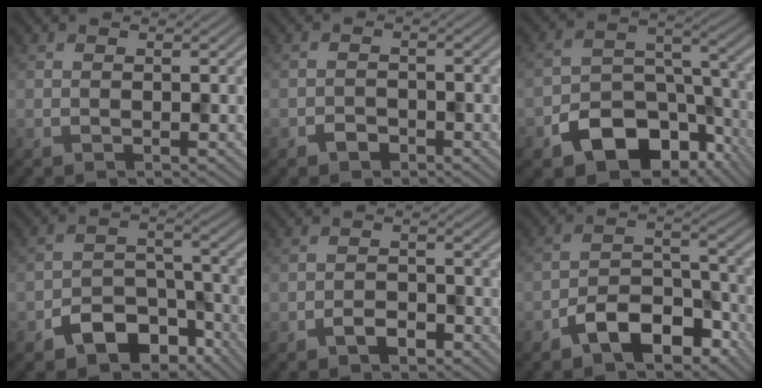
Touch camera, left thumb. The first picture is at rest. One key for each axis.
{"total": 1.7, "fx": -1.2, "fy": 1.0, "fz": 0.6, "tx": -0.008, "ty": 0.002, "tz": -0.025}
{"total": 11.6, "fx": -6.6, "fy": 7.2, "fz": 6.3, "tx": -0.108, "ty": -0.021, "tz": -0.114}
{"total": 7.9, "fx": -5.0, "fy": 4.7, "fz": 3.8, "tx": -0.057, "ty": -0.008, "tz": -0.092}
{"total": 2.4, "fx": -1.6, "fy": 1.3, "fz": 1.3, "tx": -0.021, "ty": 0.004, "tz": -0.032}
{"total": 7.6, "fx": -4.8, "fy": 3.9, "fz": 4.4, "tx": -0.068, "ty": 0.006, "tz": -0.097}